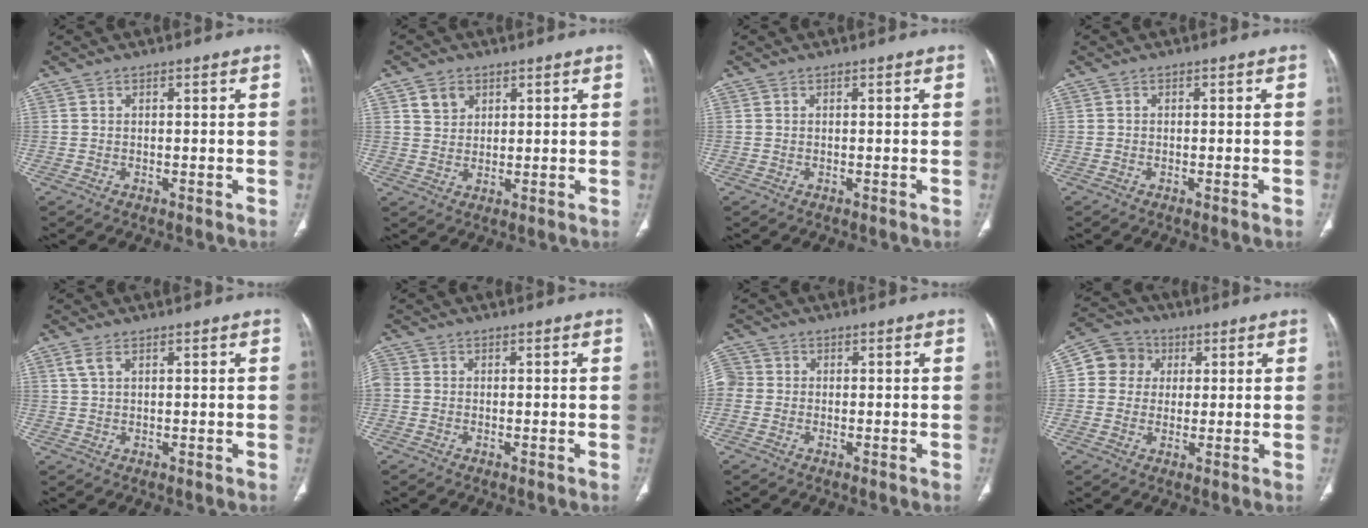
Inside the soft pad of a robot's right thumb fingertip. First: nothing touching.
{"total": 4.2, "force": [2.2, 3.3, 1.5], "torque": [-0.010, -0.014, 0.043]}
{"total": 0.0}
{"total": 0.9, "force": [-0.5, -0.1, 0.7], "torque": [-0.014, -0.001, -0.009]}
{"total": 2.0, "force": [1.0, 0.9, 1.5], "torque": [-0.040, 0.010, 0.029]}
{"total": 2.6, "force": [-0.5, 2.1, 1.4], "torque": [-0.039, 0.002, -0.015]}
{"total": 4.5, "force": [-0.4, 4.0, 1.9], "torque": [-0.041, 0.011, -0.015]}
{"total": 7.5, "force": [1.6, 7.0, 2.2], "torque": [-0.011, 0.008, 0.018]}